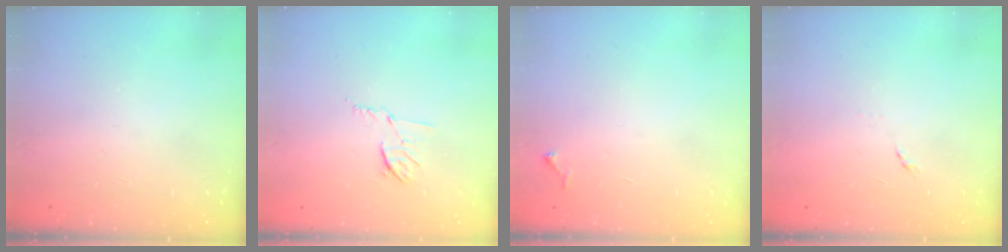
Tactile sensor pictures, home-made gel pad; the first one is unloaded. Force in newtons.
{"total": 5.9, "press": 5.9, "slide": 1.0}
{"total": 4.2, "press": 4.1, "slide": 0.4}
{"total": 5.7, "press": 5.6, "slide": 0.6}